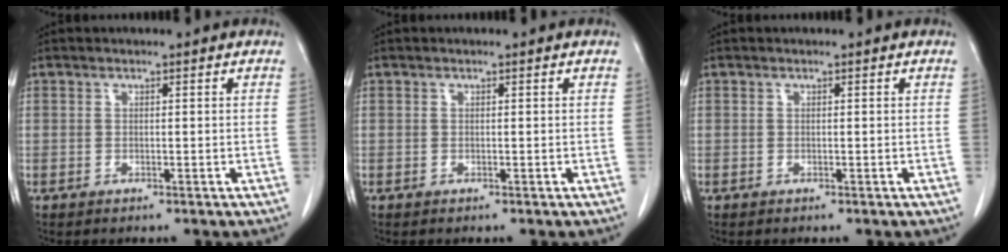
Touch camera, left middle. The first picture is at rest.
{"total": 0.0}
{"total": 0.0}